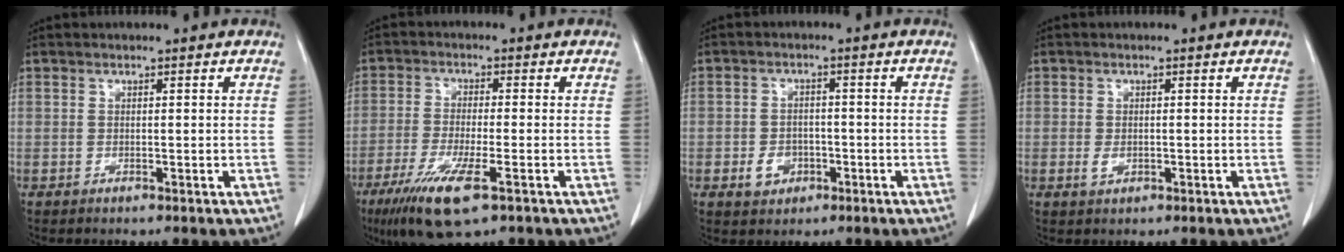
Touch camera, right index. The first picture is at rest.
{"total": 9.6, "force": [-5.2, 1.5, 7.9], "torque": [-0.154, -0.026, -0.087]}
{"total": 3.8, "force": [-1.3, 3.2, 1.6], "torque": [-0.022, 0.005, -0.013]}
{"total": 1.5, "force": [-0.2, 1.1, 1.0], "torque": [-0.015, 0.001, 0.003]}